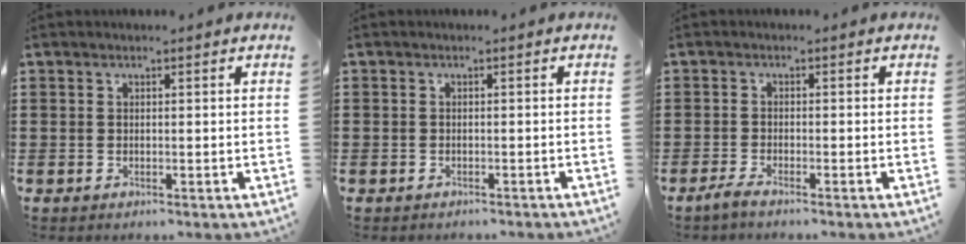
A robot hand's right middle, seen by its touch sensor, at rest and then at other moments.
{"total": 1.2, "force": [-0.9, 0.7, -0.1], "torque": [0.000, 0.005, -0.022]}
{"total": 1.8, "force": [-1.5, 0.2, 0.9], "torque": [-0.025, 0.001, -0.032]}